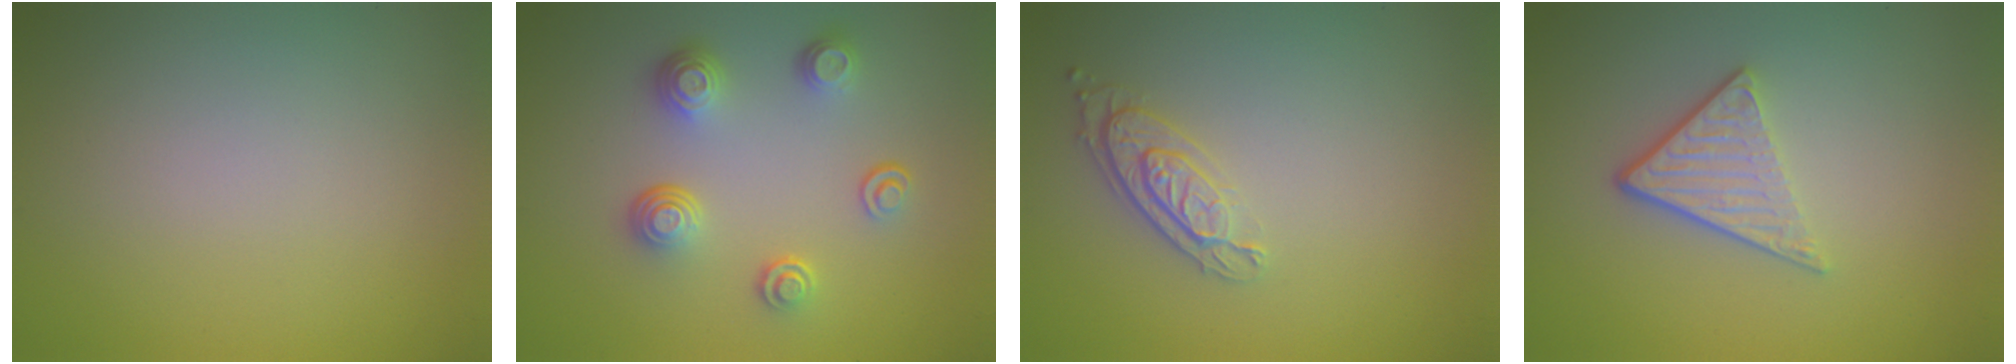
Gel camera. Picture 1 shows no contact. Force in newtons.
{"total": 3.9, "press": 2.9, "slide": 2.6}
{"total": 2.4, "press": 1.9, "slide": 1.4}
{"total": 3.4, "press": 2.6, "slide": 2.2}